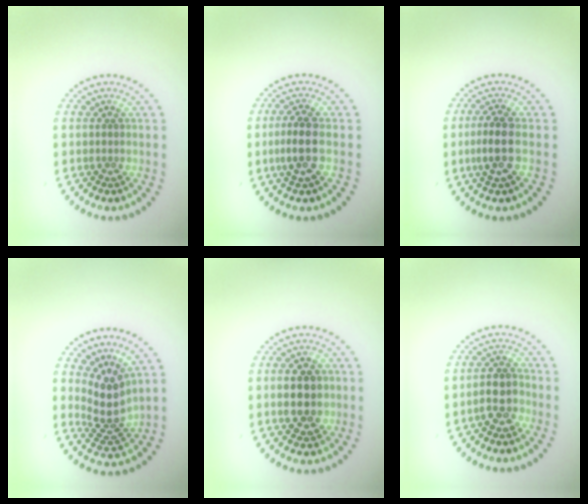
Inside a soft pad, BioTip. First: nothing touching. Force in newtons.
{"total": 2.8, "press": 2.6, "slide": 1.0}
{"total": 2.8, "press": 2.6, "slide": 1.0}
{"total": 3.7, "press": 2.7, "slide": 2.6}
{"total": 4.6, "press": 4.6, "slide": 0.1}
{"total": 2.7, "press": 2.5, "slide": 0.9}